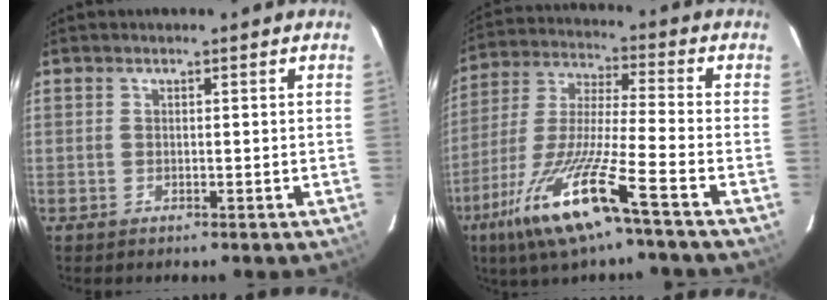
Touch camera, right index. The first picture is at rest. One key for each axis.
{"total": 15.8, "fx": -9.1, "fy": 0.1, "fz": 13.0, "tx": -0.275, "ty": -0.026, "tz": -0.176}